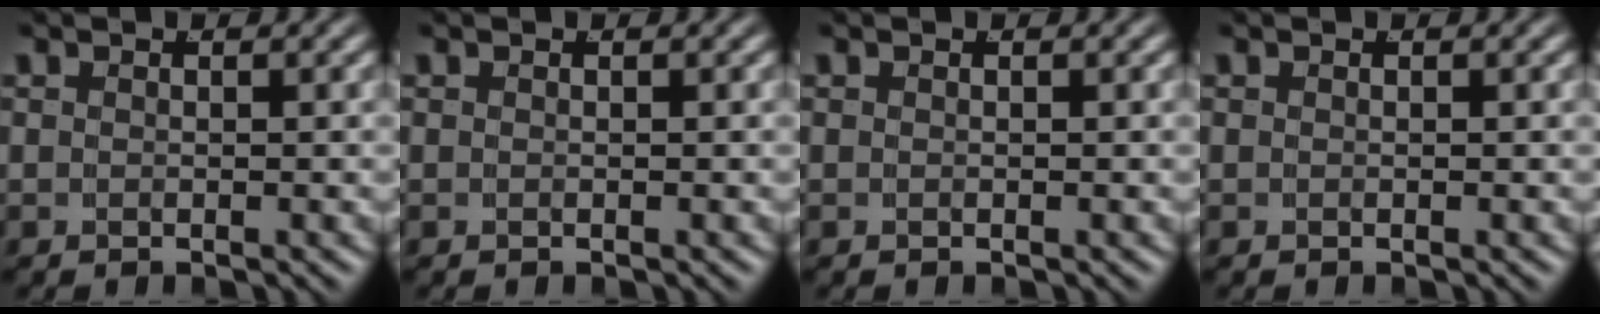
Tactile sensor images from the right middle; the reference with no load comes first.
{"total": 0.0}
{"total": 0.0}
{"total": 0.0}